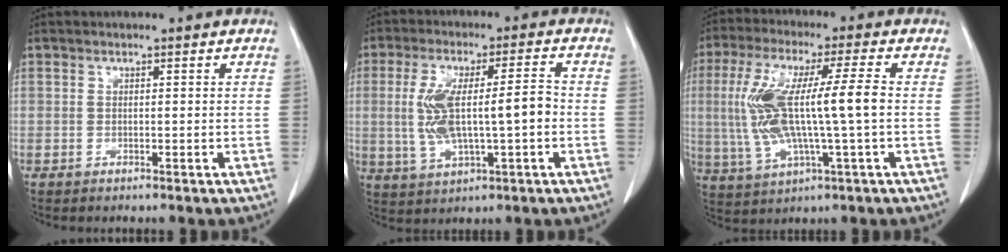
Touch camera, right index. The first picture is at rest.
{"total": 11.0, "force": [-0.7, 2.6, 10.7], "torque": [-0.215, 0.018, -0.004]}
{"total": 13.9, "force": [0.0, 1.4, 13.8], "torque": [-0.287, 0.011, 0.002]}